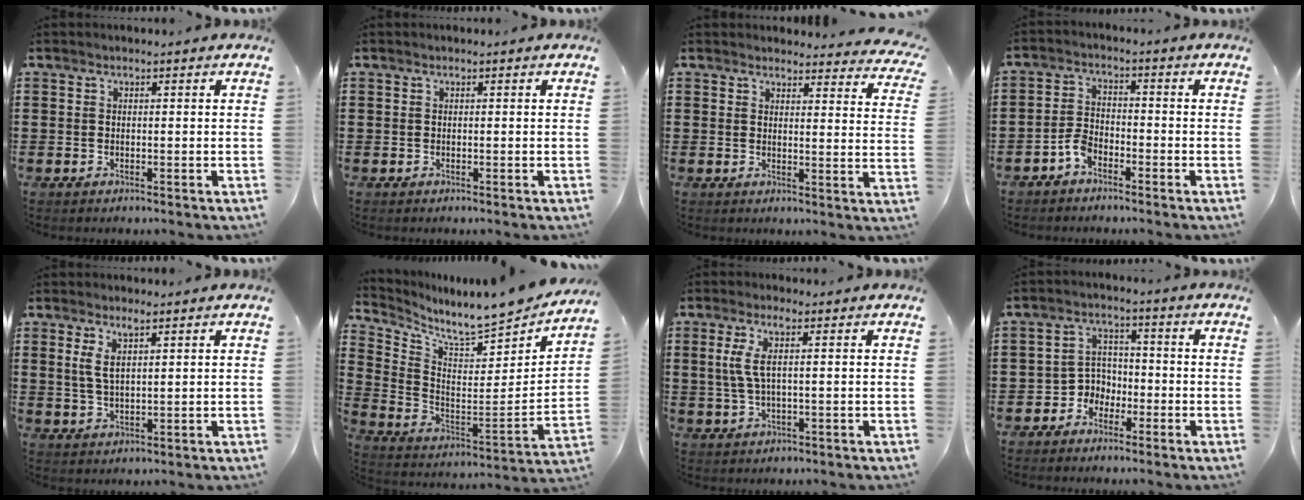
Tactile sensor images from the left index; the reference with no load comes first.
{"total": 0.0}
{"total": 3.5, "force": [3.3, 0.5, 0.8], "torque": [-0.014, -0.018, 0.058]}
{"total": 3.4, "force": [-2.4, 1.6, 1.7], "torque": [-0.048, 0.003, -0.052]}
{"total": 3.8, "force": [1.9, 1.2, 3.0], "torque": [-0.065, 0.004, 0.033]}
{"total": 6.9, "force": [6.5, -0.1, 2.5], "torque": [-0.068, -0.073, 0.101]}
{"total": 3.9, "force": [0.6, 0.4, 3.9], "torque": [-0.096, -0.010, 0.001]}
{"total": 3.9, "force": [-2.6, 2.9, 0.7], "torque": [-0.025, 0.007, -0.056]}